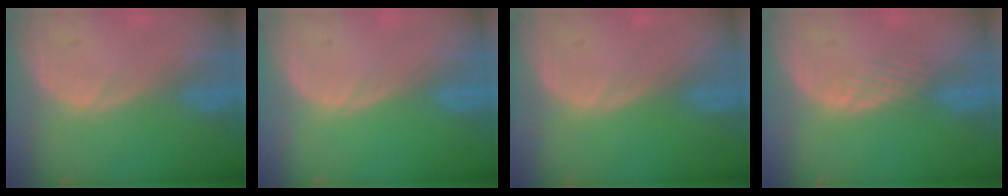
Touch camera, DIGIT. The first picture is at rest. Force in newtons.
{"total": 0.0}
{"total": 0.0}
{"total": 1.8, "press": 1.8, "slide": 0.2}